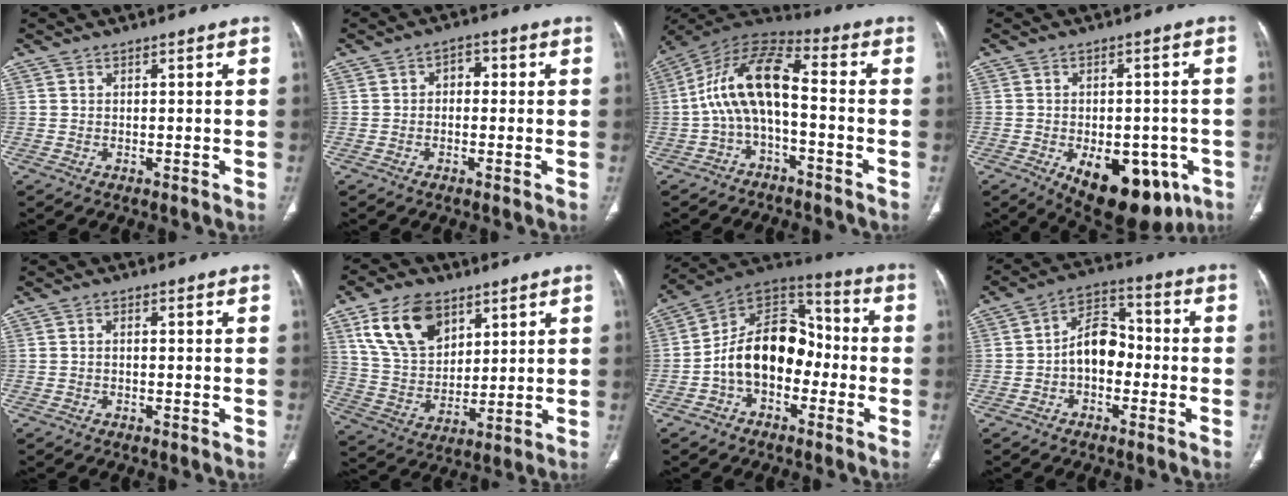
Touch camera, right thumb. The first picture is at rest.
{"total": 3.0, "force": [0.0, 2.2, 2.1], "torque": [-0.015, 0.012, -0.010]}
{"total": 12.6, "force": [-2.5, 5.4, 11.1], "torque": [-0.212, 0.070, -0.054]}
{"total": 17.4, "force": [-7.2, 9.6, 12.7], "torque": [-0.141, 0.011, -0.080]}
{"total": 0.9, "force": [-0.2, 0.6, 0.7], "torque": [-0.012, 0.003, -0.006]}
{"total": 14.7, "force": [7.7, 9.2, 8.5], "torque": [-0.130, -0.027, 0.157]}
{"total": 15.9, "force": [-3.2, 10.8, 11.2], "torque": [-0.162, 0.061, -0.066]}
{"total": 9.0, "force": [-1.6, 6.1, 6.4], "torque": [-0.083, 0.037, -0.042]}